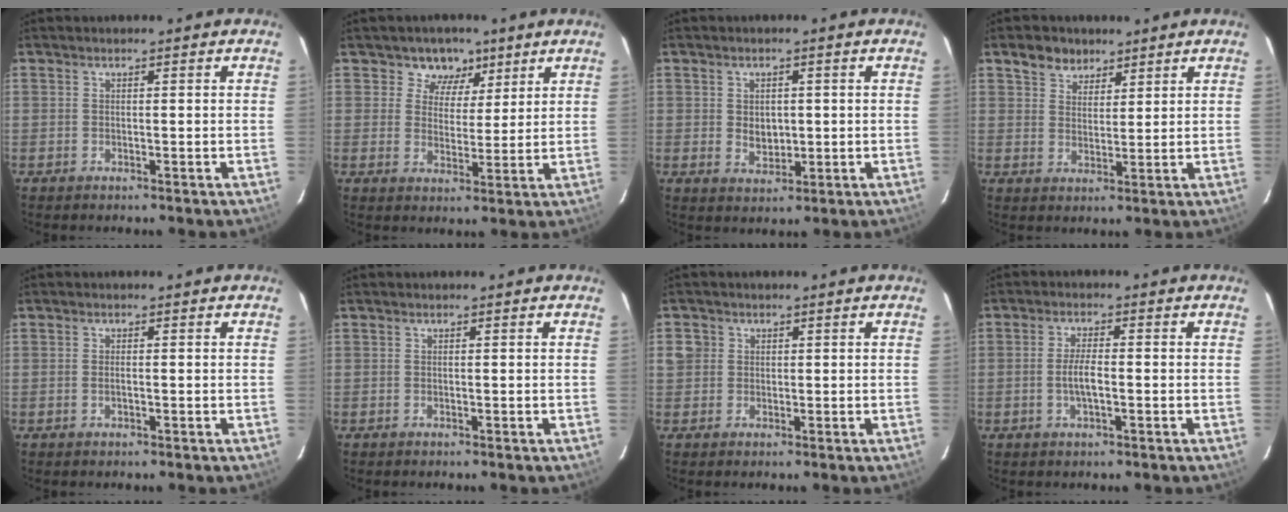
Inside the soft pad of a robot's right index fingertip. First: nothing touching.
{"total": 6.1, "force": [3.5, 4.8, 1.1], "torque": [-0.009, -0.003, 0.052]}
{"total": 3.8, "force": [0.2, 2.9, 2.5], "torque": [-0.040, 0.000, 0.009]}
{"total": 5.3, "force": [3.6, 3.6, 1.6], "torque": [-0.027, 0.014, 0.064]}
{"total": 0.9, "force": [-0.1, 0.2, 0.9], "torque": [-0.018, 0.001, -0.003]}
{"total": 0.0}
{"total": 2.7, "force": [0.1, 2.6, 0.5], "torque": [-0.002, 0.008, -0.001]}
{"total": 3.8, "force": [-0.8, 0.9, 3.7], "torque": [-0.072, 0.001, -0.015]}